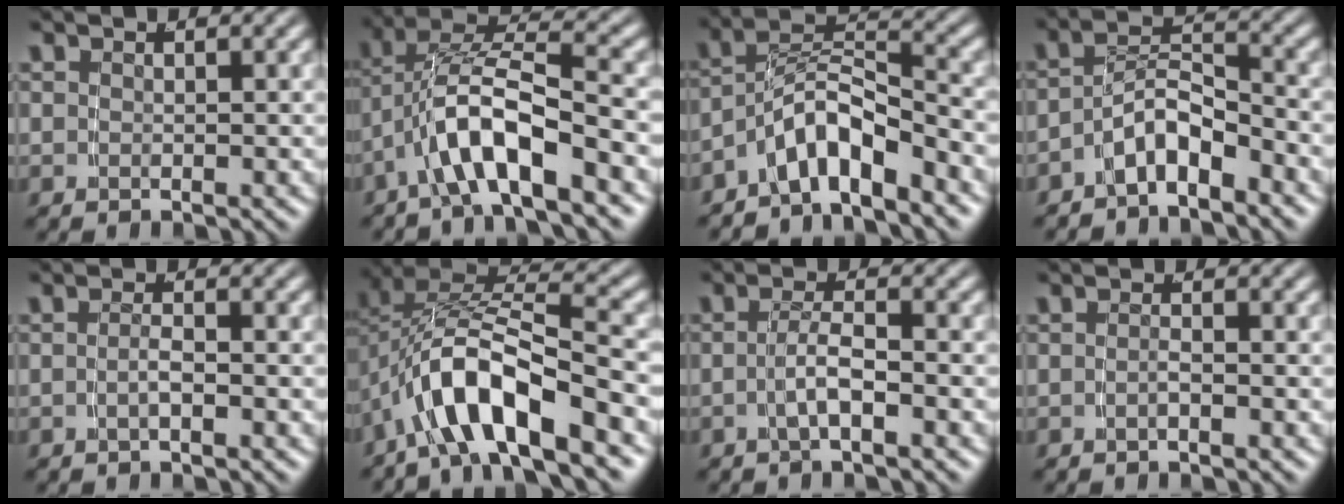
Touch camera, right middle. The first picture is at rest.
{"total": 6.3, "force": [-1.0, 3.4, 5.2], "torque": [-0.118, -0.011, -0.012]}
{"total": 6.5, "force": [-3.7, 3.5, 4.1], "torque": [-0.074, -0.006, -0.060]}
{"total": 5.0, "force": [-3.5, 2.3, 2.7], "torque": [-0.045, -0.002, -0.061]}
{"total": 1.4, "force": [-1.0, -0.2, 1.0], "torque": [-0.021, -0.004, -0.016]}
{"total": 8.2, "force": [-1.7, 4.5, 6.6], "torque": [-0.149, -0.021, -0.018]}
{"total": 2.4, "force": [-1.4, -0.2, 1.9], "torque": [-0.034, 0.002, -0.023]}
{"total": 1.0, "force": [-0.8, -0.1, 0.6], "torque": [-0.014, -0.001, -0.016]}